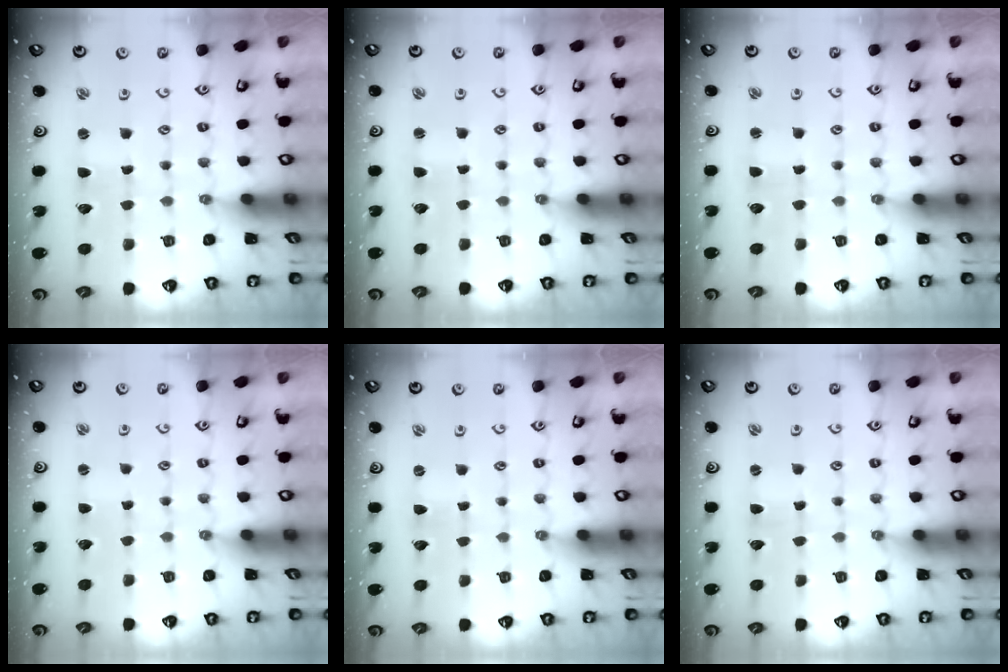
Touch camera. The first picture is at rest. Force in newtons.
{"total": 1.8, "press": 1.7, "slide": 0.4}
{"total": 1.3, "press": 1.3, "slide": 0.1}
{"total": 1.1, "press": 1.1, "slide": 0.2}
{"total": 0.0}
{"total": 0.9, "press": 0.8, "slide": 0.1}